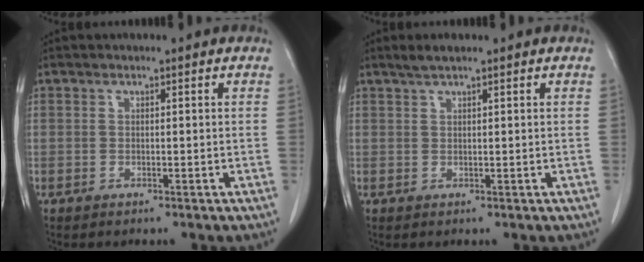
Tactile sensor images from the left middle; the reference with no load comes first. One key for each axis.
{"total": 2.0, "fx": 1.5, "fy": 0.1, "fz": 1.2, "tx": -0.028, "ty": 0.007, "tz": 0.030}